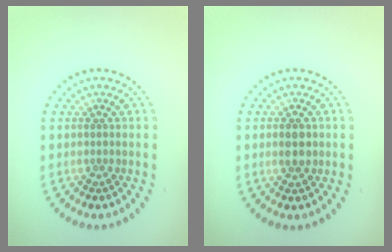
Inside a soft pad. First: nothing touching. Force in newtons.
{"total": 2.0, "press": 1.9, "slide": 0.4}